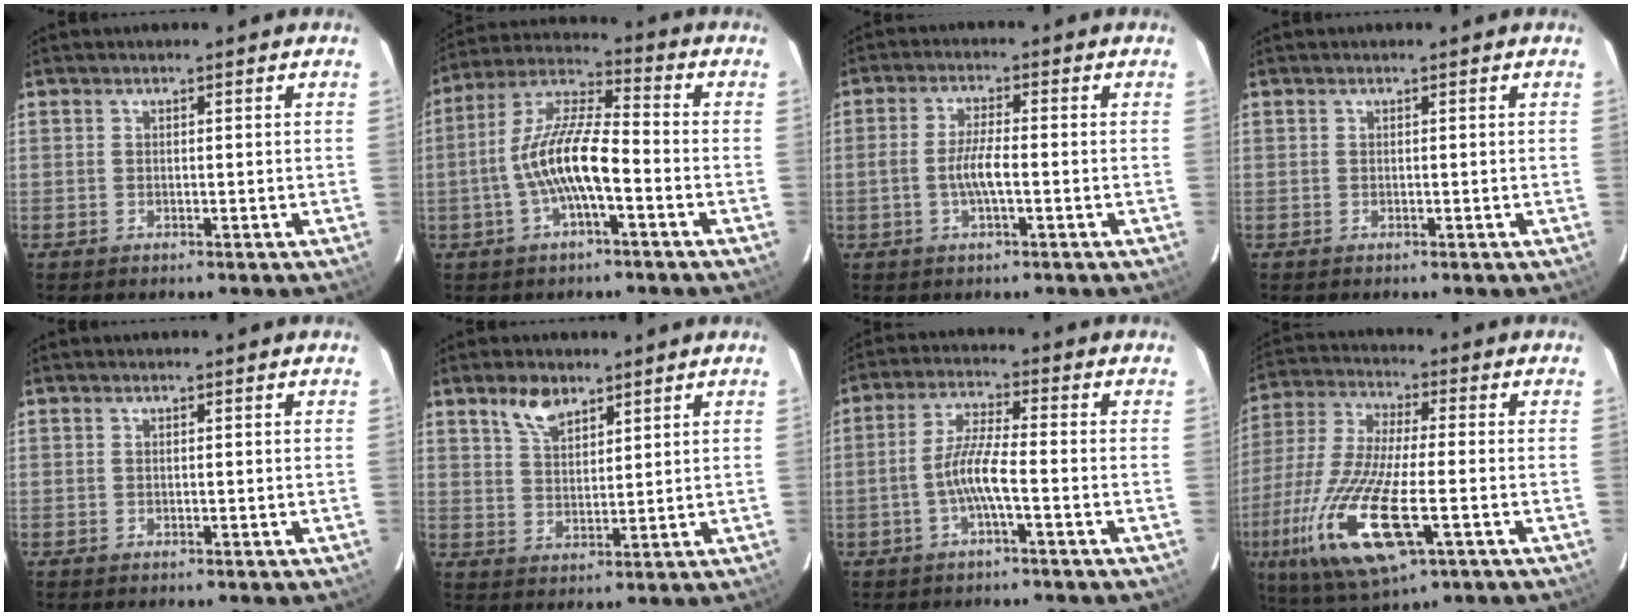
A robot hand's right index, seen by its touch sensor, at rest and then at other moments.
{"total": 11.7, "force": [-3.3, 2.7, 10.9], "torque": [-0.224, 0.011, -0.066]}
{"total": 5.0, "force": [-1.3, 0.9, 4.8], "torque": [-0.096, 0.002, -0.025]}
{"total": 0.0}
{"total": 0.0}
{"total": 5.8, "force": [4.1, 2.7, 3.0], "torque": [-0.050, 0.004, 0.079]}
{"total": 6.1, "force": [-2.1, 0.2, 5.7], "torque": [-0.122, 0.006, -0.042]}
{"total": 20.8, "force": [-7.3, 6.2, 18.5], "torque": [-0.394, -0.046, -0.137]}